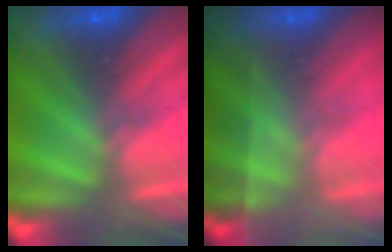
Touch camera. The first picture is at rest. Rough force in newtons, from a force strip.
{"total": 1.8}